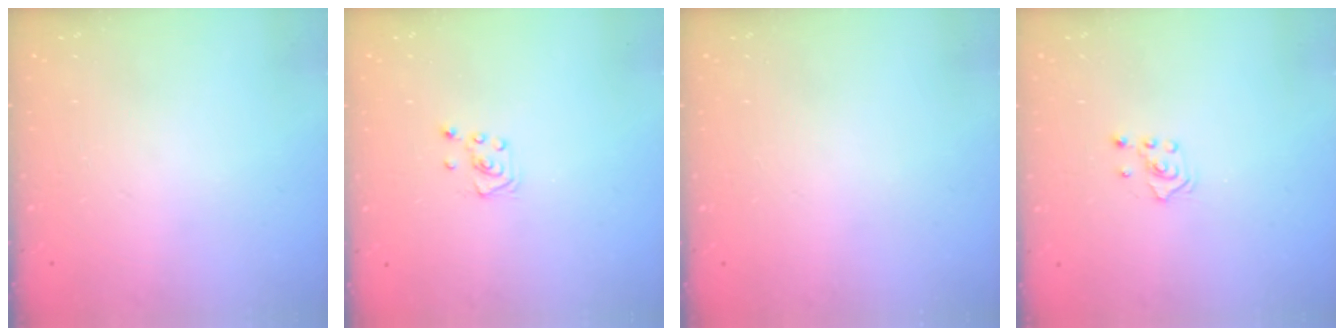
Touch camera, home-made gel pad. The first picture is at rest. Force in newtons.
{"total": 3.0, "press": 2.9, "slide": 0.3}
{"total": 0.0}
{"total": 2.4, "press": 2.2, "slide": 0.8}